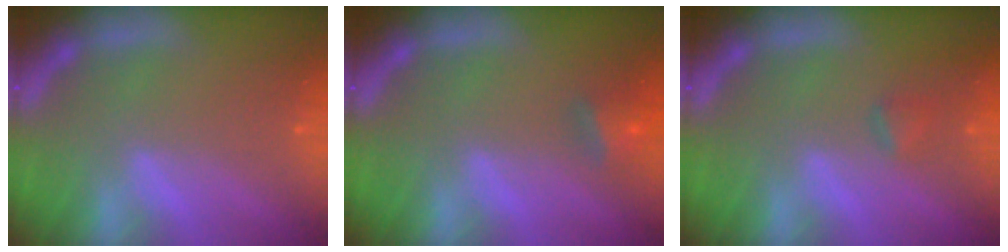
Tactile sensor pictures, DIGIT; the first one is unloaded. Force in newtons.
{"total": 2.9}
{"total": 1.4}